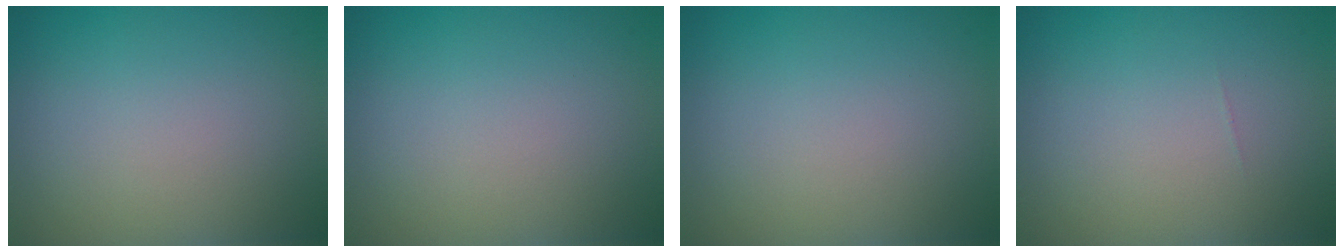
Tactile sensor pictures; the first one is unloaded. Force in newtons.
{"total": 0.0}
{"total": 0.0}
{"total": 0.0}